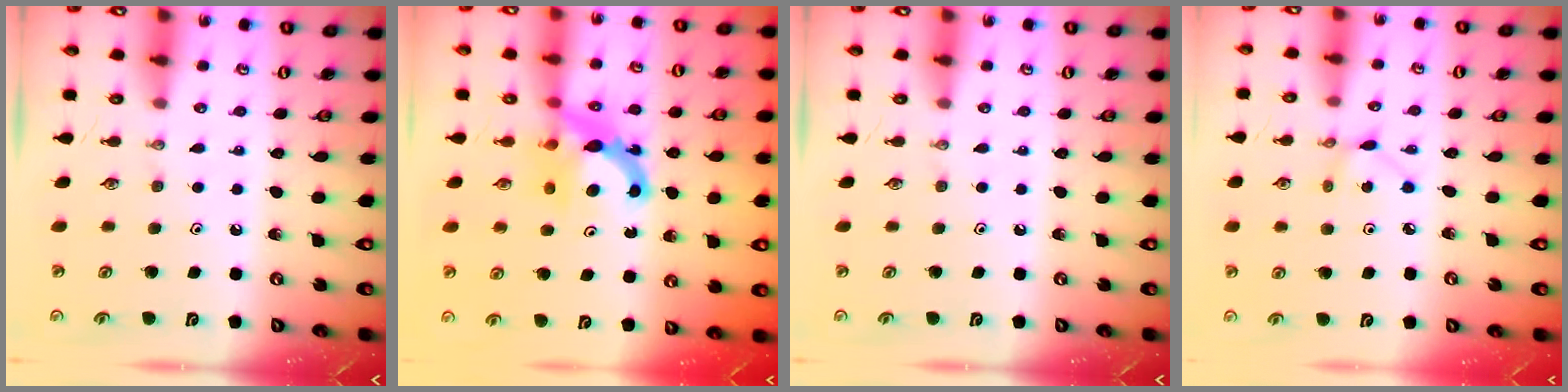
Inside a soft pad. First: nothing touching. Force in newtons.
{"total": 7.5, "press": 7.4, "slide": 0.7}
{"total": 0.0}
{"total": 2.3, "press": 2.3, "slide": 0.0}